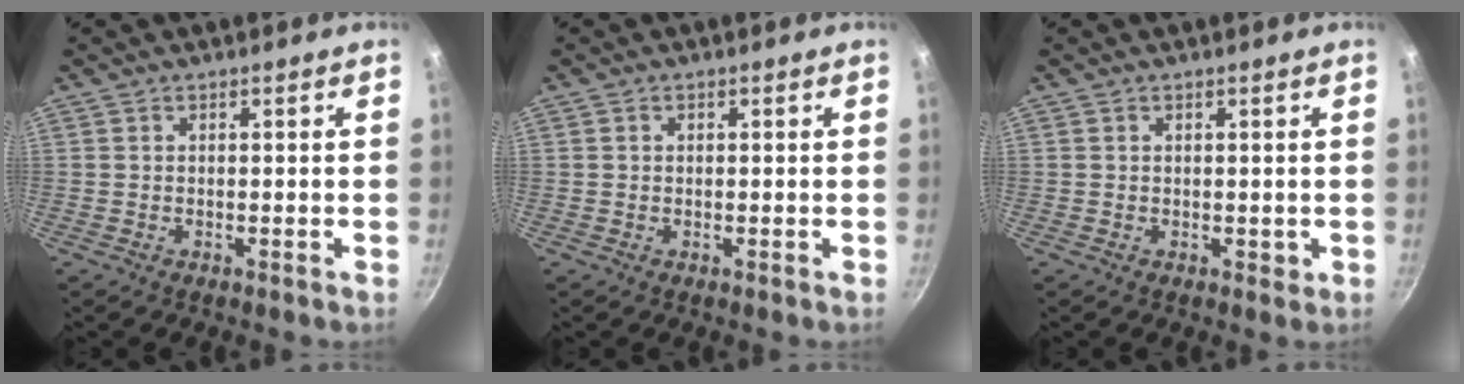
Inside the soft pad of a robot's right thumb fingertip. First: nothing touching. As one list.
[{"total": 0.6, "force": [0.1, 0.5, 0.2], "torque": [-0.001, 0.004, 0.002]}, {"total": 1.0, "force": [0.2, 0.8, 0.5], "torque": [-0.001, 0.002, 0.004]}]